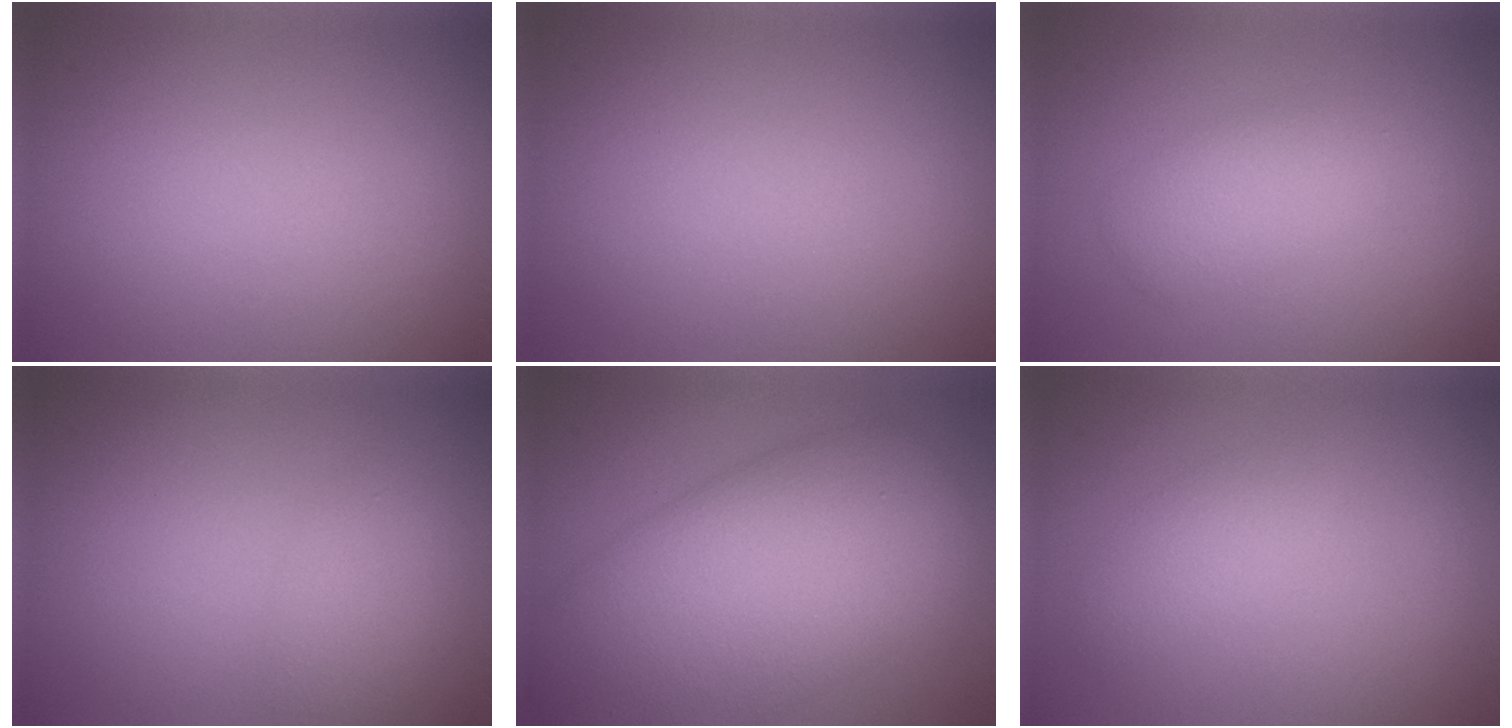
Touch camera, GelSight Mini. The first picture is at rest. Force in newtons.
{"total": 0.0}
{"total": 2.7, "press": 2.7, "slide": 0.1}
{"total": 1.8, "press": 1.8, "slide": 0.1}
{"total": 13.2, "press": 13.2, "slide": 0.5}
{"total": 1.6, "press": 1.6, "slide": 0.0}